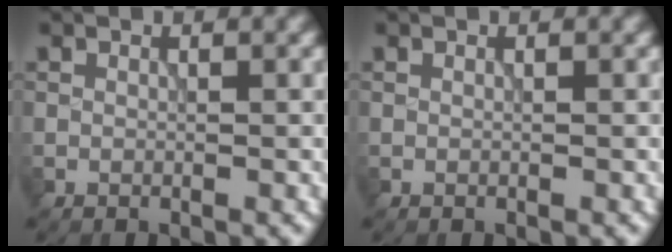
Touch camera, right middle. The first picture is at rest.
{"total": 0.0}